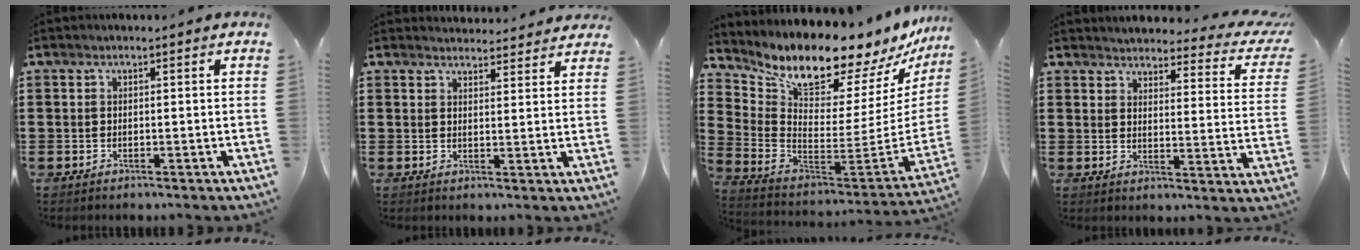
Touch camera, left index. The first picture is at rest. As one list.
[{"total": 3.1, "force": [3.0, 0.4, 0.0], "torque": [-0.002, -0.015, 0.054]}, {"total": 10.7, "force": [9.6, 2.5, 4.1], "torque": [-0.092, -0.092, 0.156]}, {"total": 3.4, "force": [3.2, 0.3, 1.0], "torque": [-0.032, -0.029, 0.050]}]